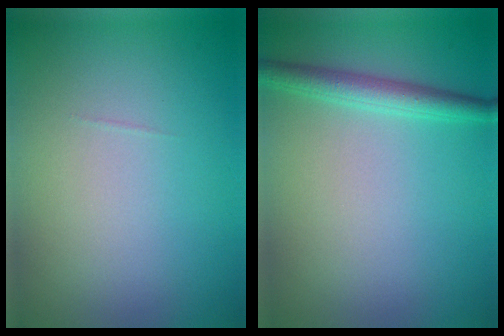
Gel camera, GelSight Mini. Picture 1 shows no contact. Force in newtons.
{"total": 2.6, "press": 2.6, "slide": 0.0}